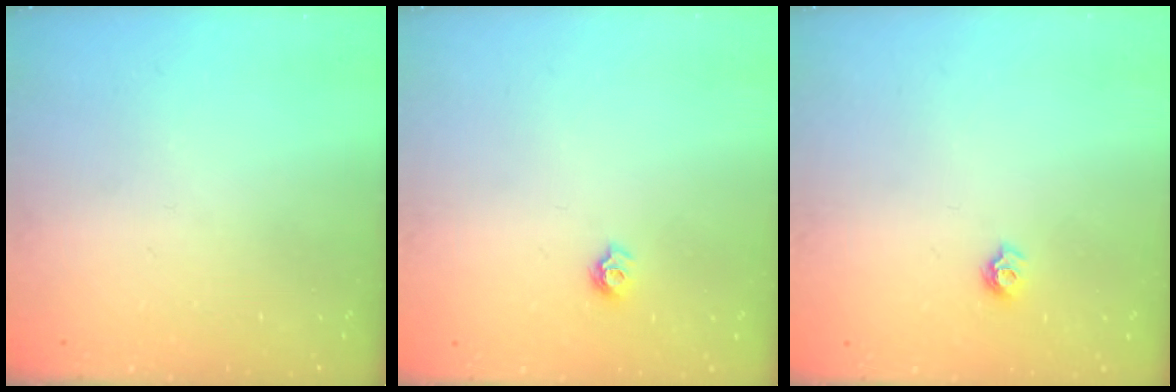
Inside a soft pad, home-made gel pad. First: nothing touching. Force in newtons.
{"total": 5.7, "press": 5.7, "slide": 0.6}
{"total": 5.7, "press": 5.7, "slide": 0.6}